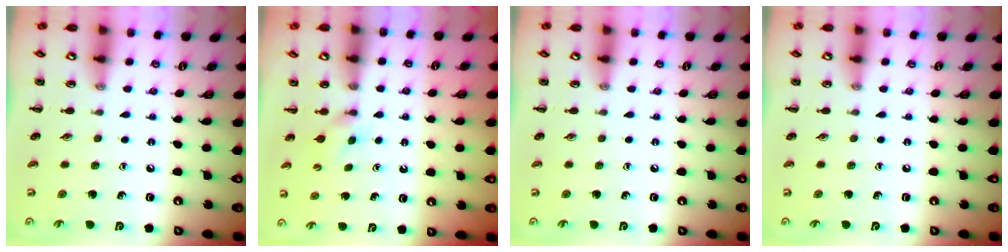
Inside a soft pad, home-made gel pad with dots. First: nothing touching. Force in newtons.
{"total": 2.5, "press": 2.4, "slide": 0.9}
{"total": 0.0}
{"total": 0.0}